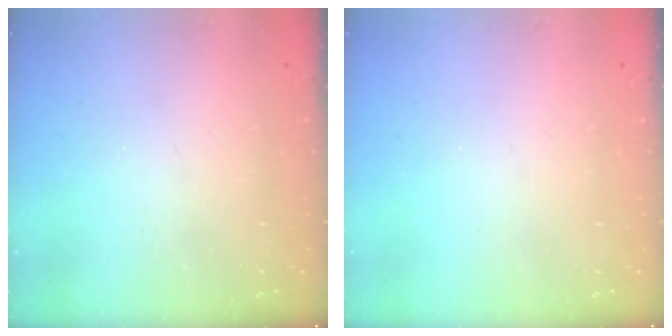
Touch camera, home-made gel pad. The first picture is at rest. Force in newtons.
{"total": 0.0}